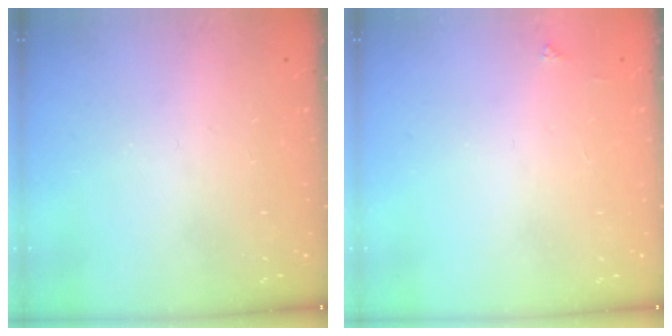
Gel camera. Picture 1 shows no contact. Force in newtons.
{"total": 2.0, "press": 2.0, "slide": 0.3}